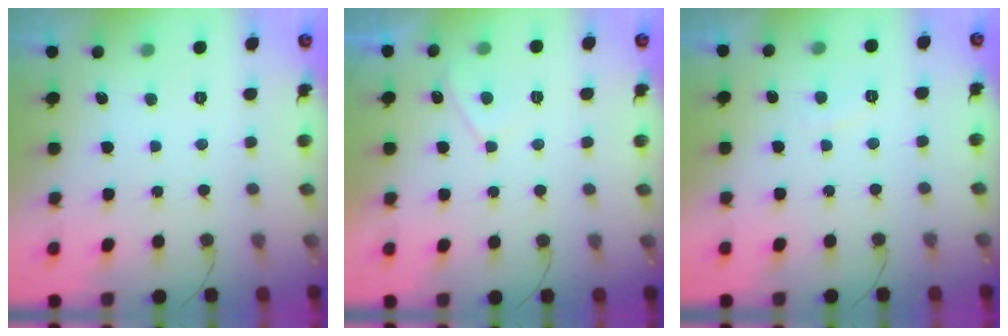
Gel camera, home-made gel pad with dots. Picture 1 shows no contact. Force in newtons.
{"total": 3.4, "press": 3.3, "slide": 0.7}
{"total": 1.3, "press": 1.2, "slide": 0.6}